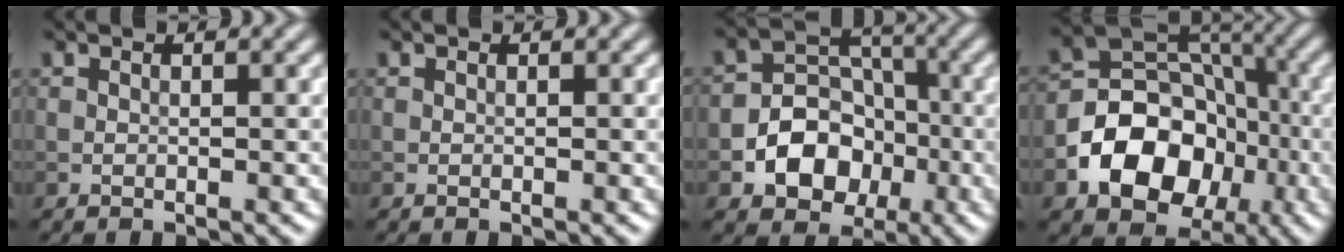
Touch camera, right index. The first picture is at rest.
{"total": 0.0}
{"total": 6.4, "force": [-2.2, 4.9, 3.4], "torque": [-0.029, 0.004, -0.046]}
{"total": 9.6, "force": [-3.2, 7.1, 5.5], "torque": [-0.073, 0.004, -0.059]}